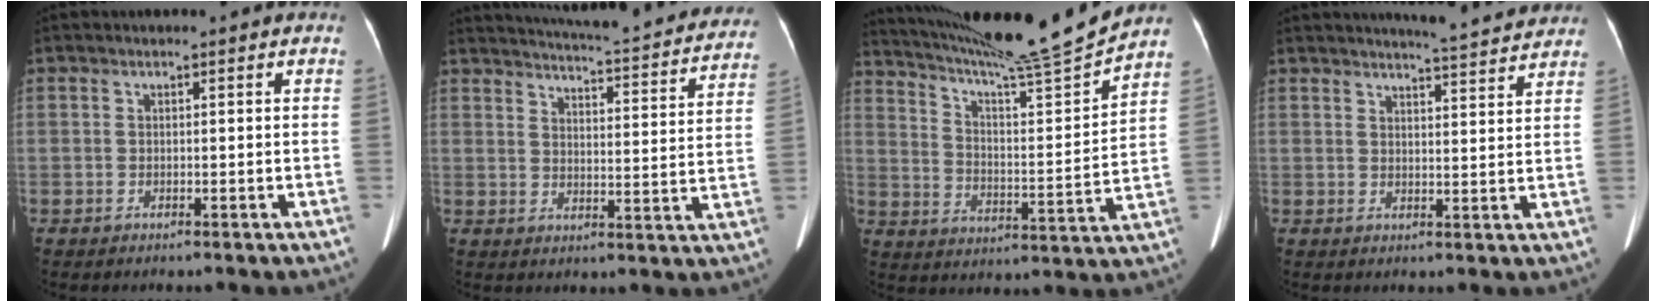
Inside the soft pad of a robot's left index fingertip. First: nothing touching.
{"total": 27.2, "force": [25.1, 3.2, 10.0], "torque": [-0.153, -0.057, 0.300]}
{"total": 18.4, "force": [16.8, -2.5, 7.1], "torque": [-0.123, -0.042, 0.257]}
{"total": 9.6, "force": [9.2, 0.1, 2.5], "torque": [-0.040, -0.001, 0.107]}